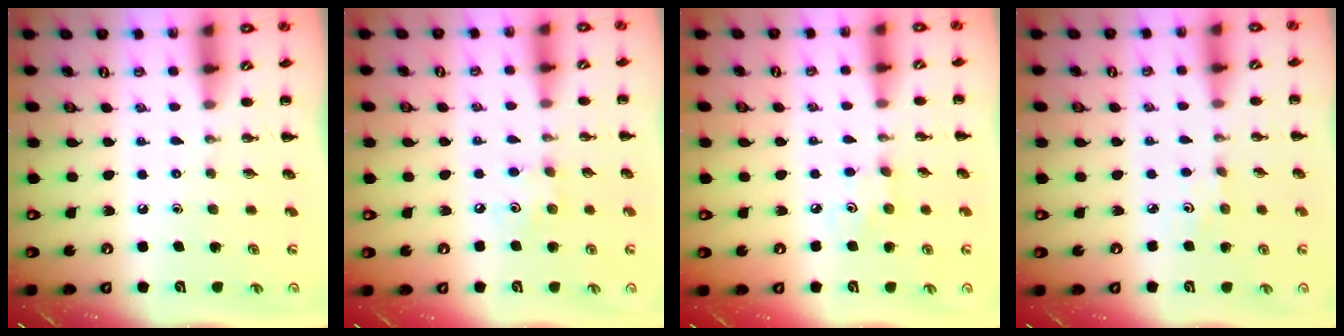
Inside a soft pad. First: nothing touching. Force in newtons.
{"total": 4.4, "press": 4.3, "slide": 1.0}
{"total": 3.5, "press": 3.4, "slide": 0.9}
{"total": 1.4, "press": 1.3, "slide": 0.4}